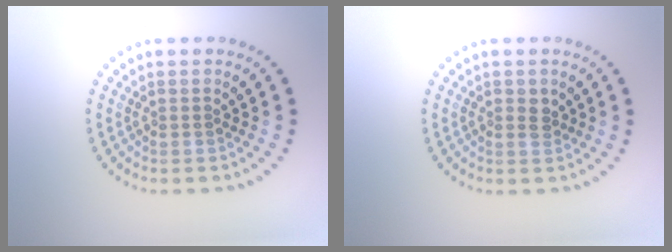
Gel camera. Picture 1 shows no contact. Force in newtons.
{"total": 1.4, "press": 1.4, "slide": 0.1}